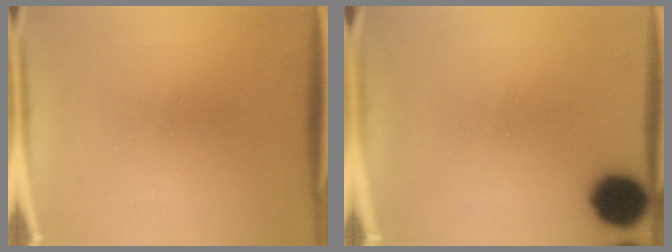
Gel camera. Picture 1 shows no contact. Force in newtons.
{"total": 9.7}